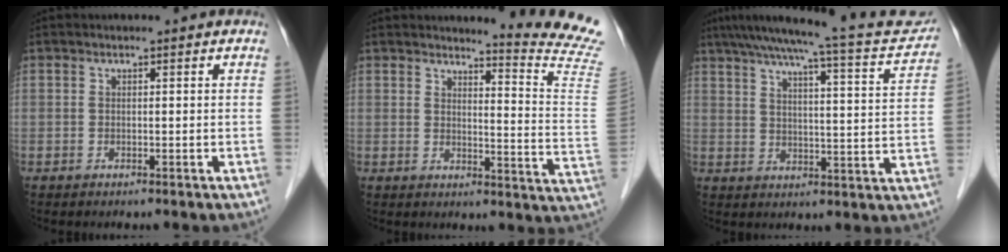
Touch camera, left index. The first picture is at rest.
{"total": 13.0, "force": [12.5, -2.9, 2.0], "torque": [-0.031, -0.145, 0.125]}
{"total": 20.0, "force": [17.8, 1.4, 8.9], "torque": [-0.130, -0.005, 0.223]}